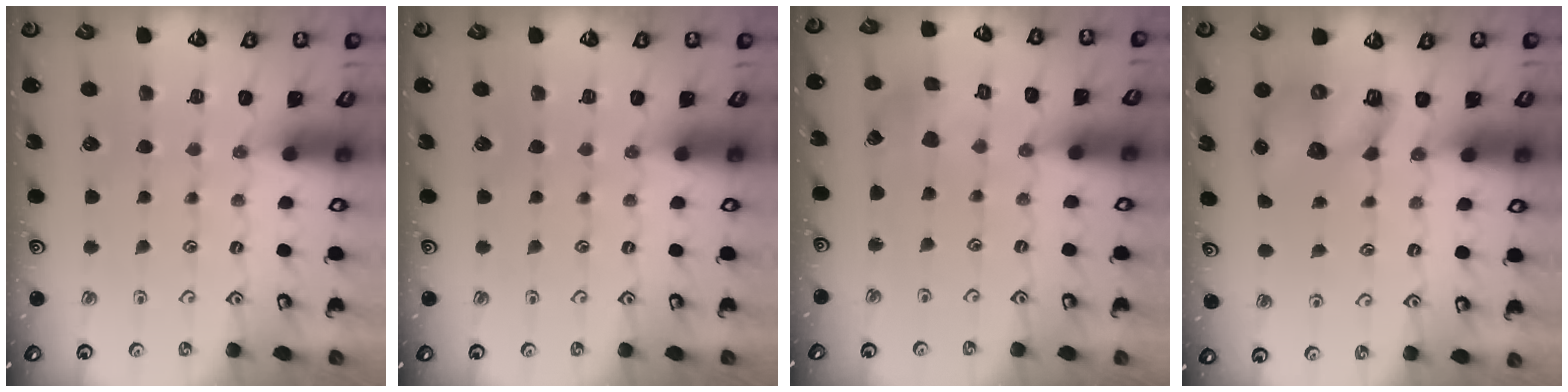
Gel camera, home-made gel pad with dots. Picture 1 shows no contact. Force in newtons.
{"total": 0.0}
{"total": 2.7, "press": 2.7, "slide": 0.2}
{"total": 8.8, "press": 8.7, "slide": 1.1}